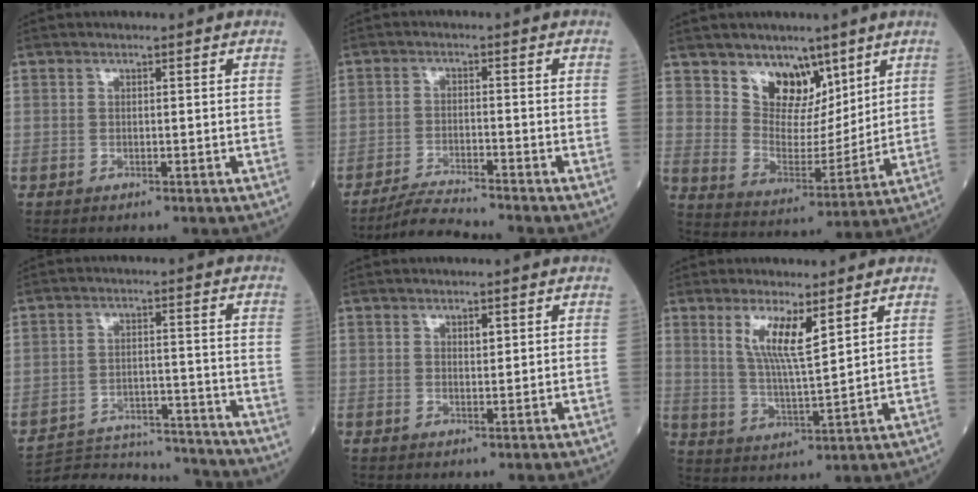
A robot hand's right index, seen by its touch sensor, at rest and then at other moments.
{"total": 5.1, "force": [-4.8, -1.4, 0.9], "torque": [-0.026, -0.020, -0.088]}
{"total": 9.4, "force": [6.2, 5.7, 4.2], "torque": [-0.071, 0.000, 0.119]}
{"total": 16.4, "force": [-16.0, 1.9, 2.7], "torque": [-0.055, 0.009, -0.230]}
{"total": 1.2, "force": [0.6, 0.5, 0.9], "torque": [-0.013, -0.002, 0.009]}
{"total": 7.0, "force": [3.7, 0.7, 5.9], "torque": [-0.117, -0.010, 0.074]}